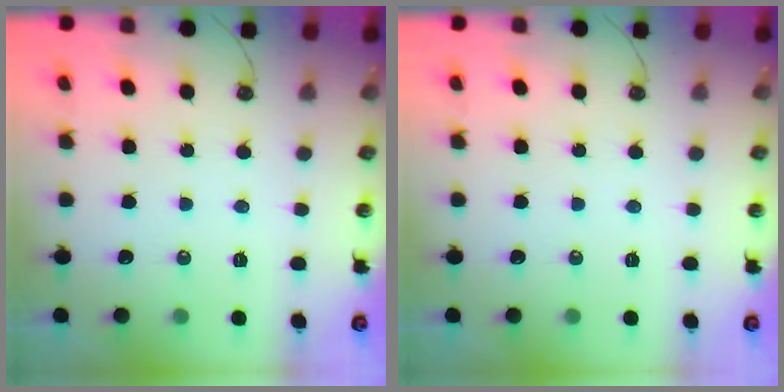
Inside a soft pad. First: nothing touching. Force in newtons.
{"total": 0.0}